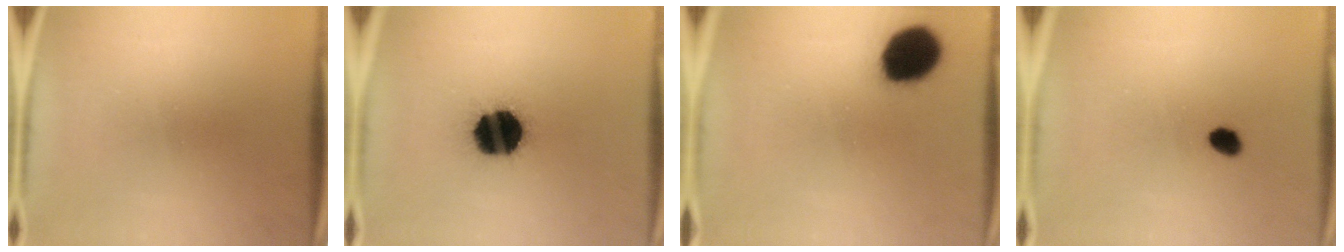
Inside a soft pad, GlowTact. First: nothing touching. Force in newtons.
{"total": 18.0}
{"total": 15.3}
{"total": 2.7}